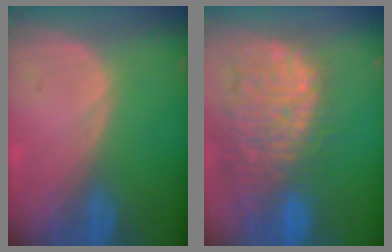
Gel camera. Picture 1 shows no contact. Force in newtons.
{"total": 14.0, "press": 11.7, "slide": 7.7}